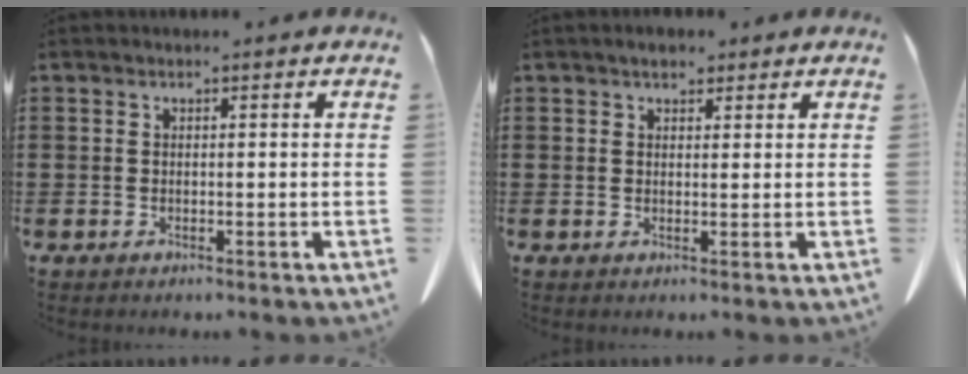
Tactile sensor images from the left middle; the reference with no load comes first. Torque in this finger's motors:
{"motor_torque": [0.09, -0.03, 0.02, 0.01]}